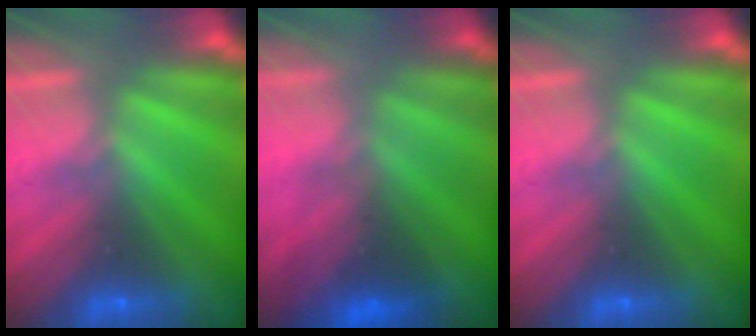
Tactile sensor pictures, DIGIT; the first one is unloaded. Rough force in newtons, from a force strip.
{"total": 2.3}
{"total": 0.0}